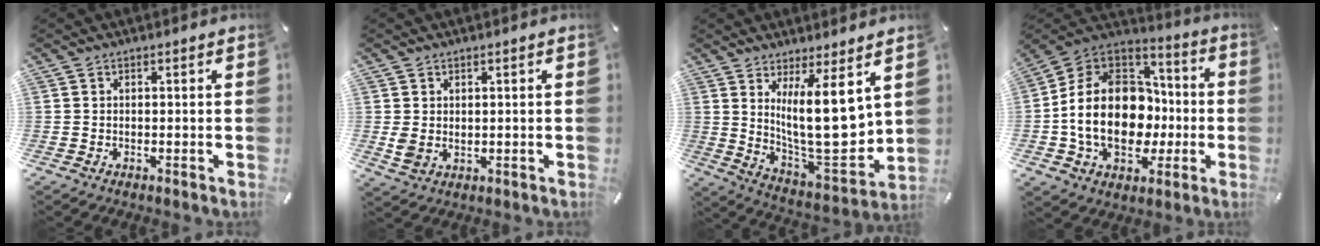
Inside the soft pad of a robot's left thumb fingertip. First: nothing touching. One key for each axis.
{"total": 3.2, "fx": 0.8, "fy": 2.7, "fz": 1.6, "tx": -0.031, "ty": -0.005, "tz": 0.014}
{"total": 18.0, "fx": 6.1, "fy": 6.0, "fz": 15.8, "tx": -0.259, "ty": -0.067, "tz": 0.099}
{"total": 20.2, "fx": -3.2, "fy": 15.4, "fz": 12.7, "tx": -0.263, "ty": 0.006, "tz": -0.044}